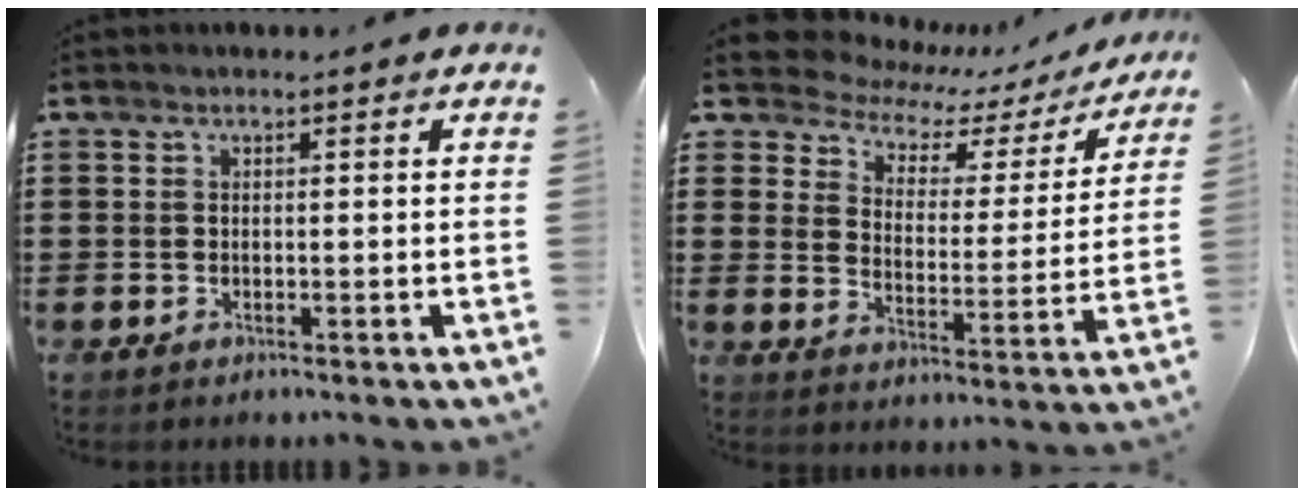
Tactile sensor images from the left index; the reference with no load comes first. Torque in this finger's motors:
{"motor_torque": [2.14, 0.00, 0.24, -0.01]}